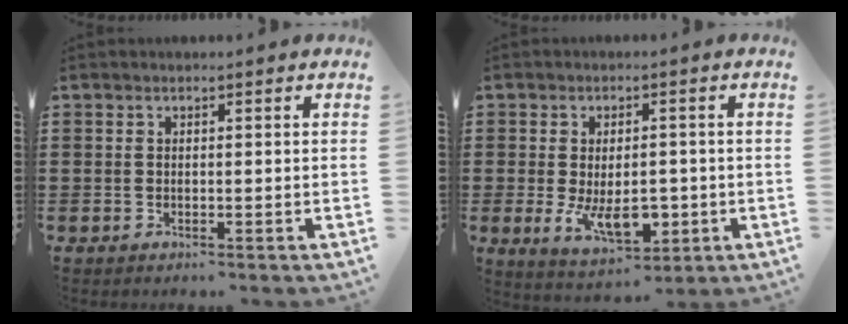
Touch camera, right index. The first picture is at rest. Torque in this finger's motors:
{"motor_torque": [1.31, 0.83, 0.51, 0.17]}